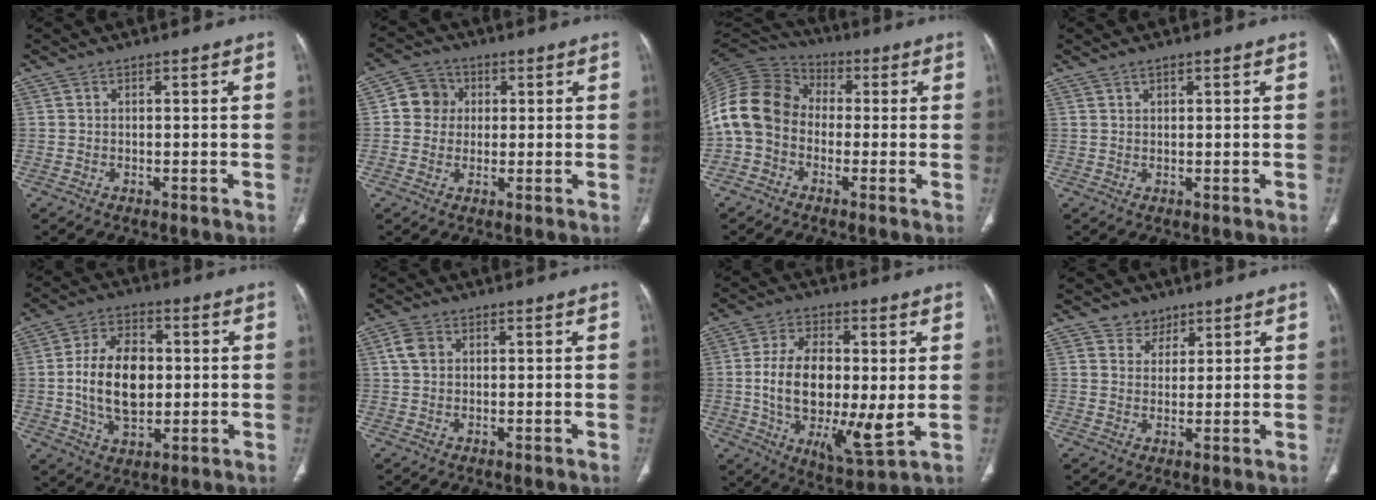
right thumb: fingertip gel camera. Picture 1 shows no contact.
{"total": 6.2, "force": [0.9, 5.8, 2.0], "torque": [-0.008, 0.008, 0.007]}
{"total": 14.1, "force": [-1.5, 11.4, 8.2], "torque": [-0.161, 0.043, -0.044]}
{"total": 1.1, "force": [0.8, 0.3, 0.6], "torque": [-0.004, -0.002, 0.013]}
{"total": 13.7, "force": [0.3, 8.6, 10.6], "torque": [-0.167, 0.006, 0.009]}
{"total": 3.1, "force": [0.9, 2.4, 1.8], "torque": [-0.037, 0.006, 0.018]}
{"total": 16.8, "force": [0.2, 7.6, 15.0], "torque": [-0.253, -0.016, 0.008]}
{"total": 3.7, "force": [2.5, 2.7, 0.2], "torque": [0.020, -0.015, 0.037]}